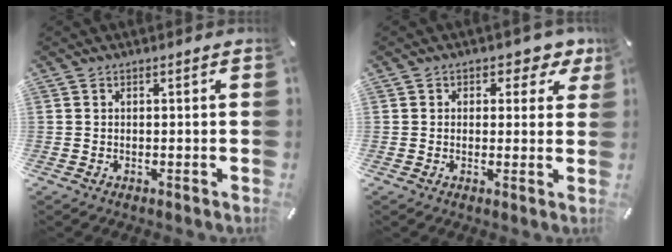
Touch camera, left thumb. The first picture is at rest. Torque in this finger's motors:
{"motor_torque": [-0.06, -0.23, 0.00, 0.01, -0.06]}